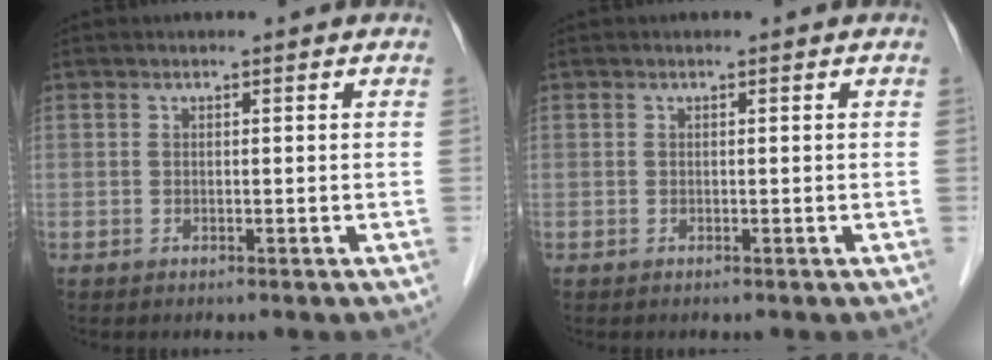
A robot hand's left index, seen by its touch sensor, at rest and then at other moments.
{"total": 0.0}